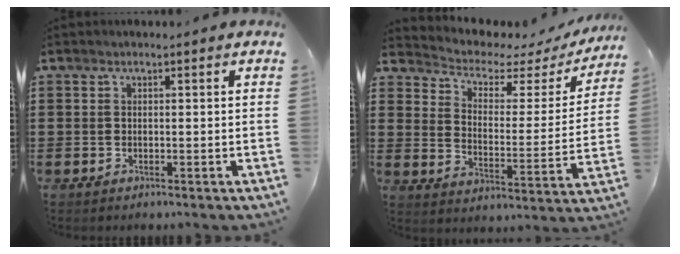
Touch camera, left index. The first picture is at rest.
{"total": 3.4, "force": [2.6, 1.6, 1.5], "torque": [-0.048, -0.021, 0.035]}